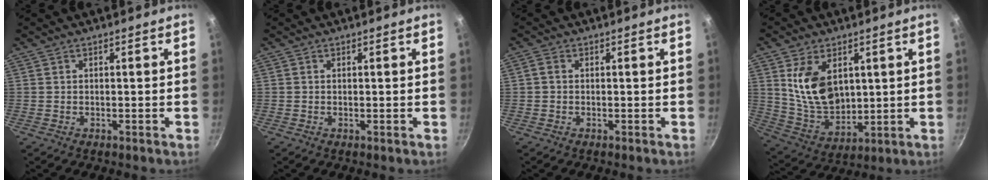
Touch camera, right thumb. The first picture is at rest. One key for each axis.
{"total": 0.0}
{"total": 1.3, "fx": 0.0, "fy": 1.1, "fz": 0.8, "tx": -0.016, "ty": 0.006, "tz": -0.001}
{"total": 13.5, "fx": 3.9, "fy": 8.8, "fz": 9.4, "tx": -0.144, "ty": -0.033, "tz": 0.091}